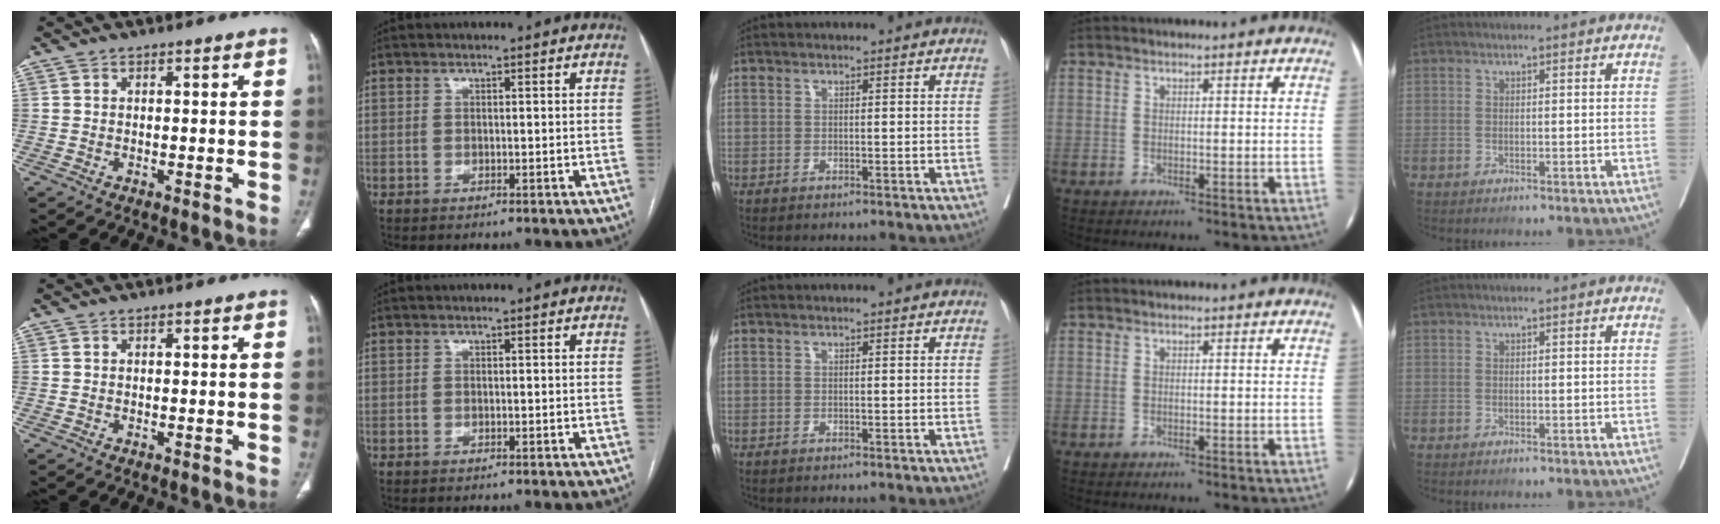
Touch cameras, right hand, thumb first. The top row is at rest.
{}